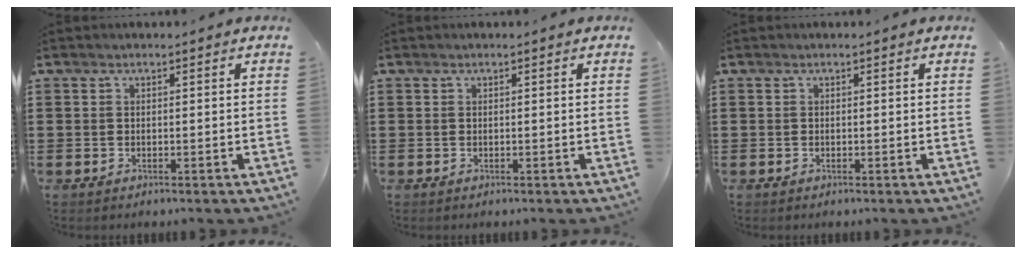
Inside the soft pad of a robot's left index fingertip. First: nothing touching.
{"total": 0.0}
{"total": 0.0}